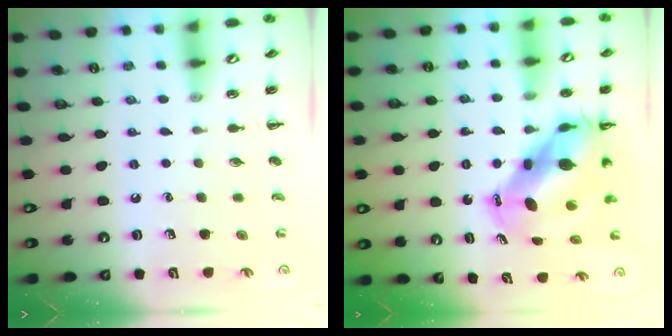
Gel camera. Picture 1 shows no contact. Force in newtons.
{"total": 11.2, "press": 10.8, "slide": 3.0}